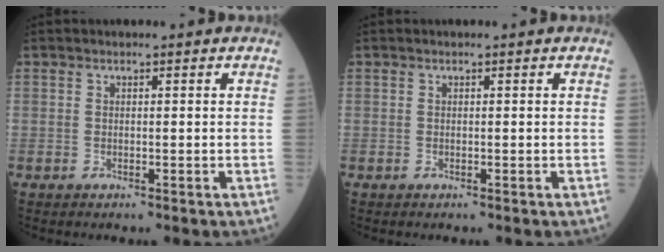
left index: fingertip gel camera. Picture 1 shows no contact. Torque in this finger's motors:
{"motor_torque": [0.08, 0.04, 0.00, 0.00]}